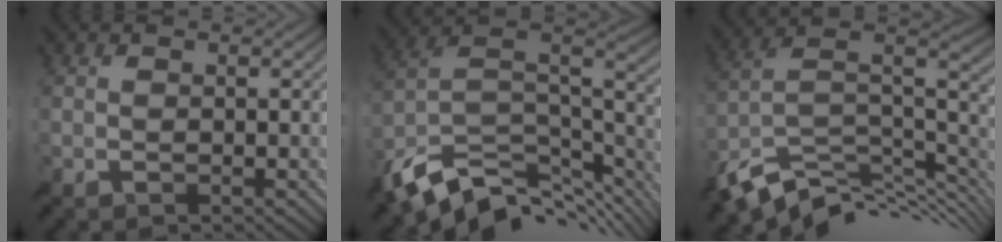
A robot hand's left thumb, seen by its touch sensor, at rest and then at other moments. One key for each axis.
{"total": 13.4, "fx": -8.0, "fy": 6.3, "fz": 8.6, "tx": -0.205, "ty": -0.011, "tz": -0.135}
{"total": 12.5, "fx": -7.1, "fy": 5.3, "fz": 8.8, "tx": -0.196, "ty": -0.008, "tz": -0.125}